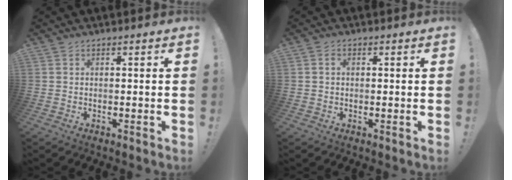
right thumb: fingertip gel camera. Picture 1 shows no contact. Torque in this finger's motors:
{"motor_torque": [-0.01, -0.15, 0.05, -0.05, 0.09]}